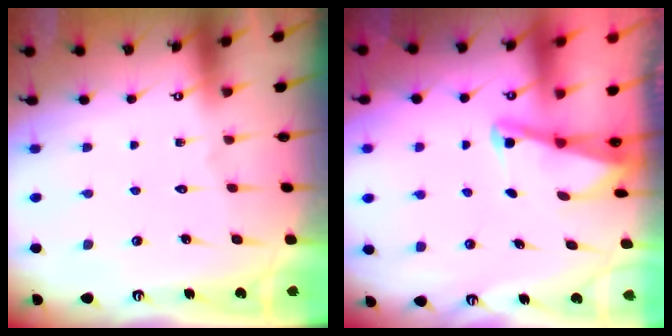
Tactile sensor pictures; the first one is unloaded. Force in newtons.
{"total": 2.0, "press": 2.0, "slide": 0.4}